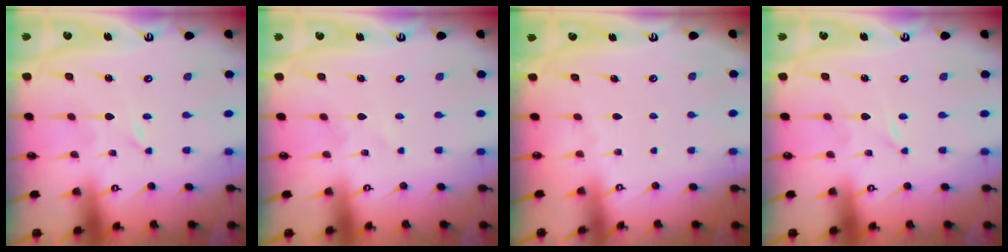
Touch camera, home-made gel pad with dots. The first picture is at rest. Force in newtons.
{"total": 0.6, "press": 0.6, "slide": 0.1}
{"total": 0.0}
{"total": 0.0}